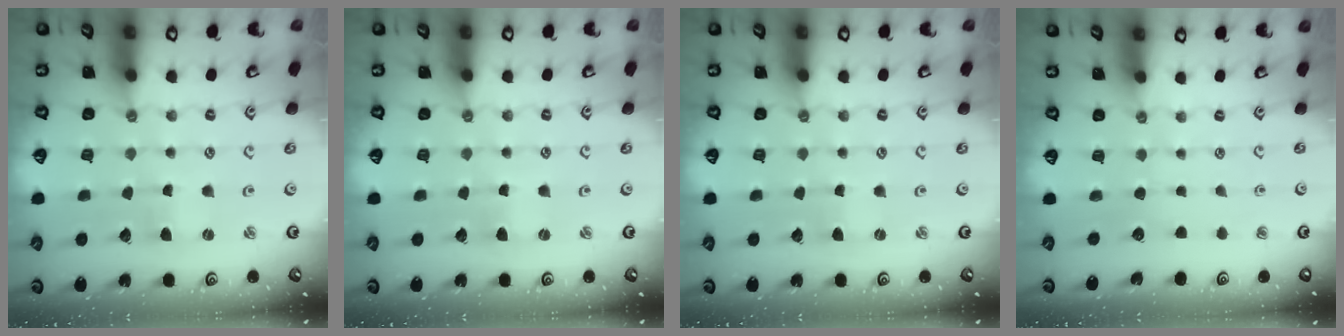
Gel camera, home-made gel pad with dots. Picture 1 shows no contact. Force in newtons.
{"total": 0.0}
{"total": 0.0}
{"total": 0.0}